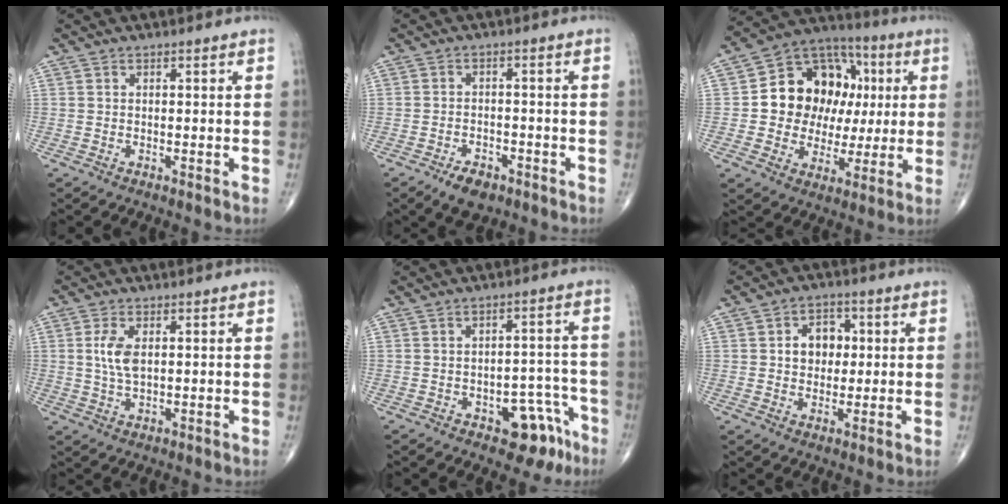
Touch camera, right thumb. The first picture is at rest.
{"total": 5.0, "force": [-3.2, 2.7, 2.8], "torque": [-0.037, 0.011, -0.050]}
{"total": 18.8, "force": [2.6, 14.6, 11.7], "torque": [-0.129, 0.027, 0.044]}
{"total": 5.0, "force": [0.9, 2.5, 4.2], "torque": [-0.089, -0.002, 0.018]}
{"total": 8.7, "force": [-4.8, 4.7, 5.5], "torque": [-0.034, 0.044, -0.059]}
{"total": 6.8, "force": [1.0, 5.3, 4.1], "torque": [-0.029, 0.007, 0.011]}